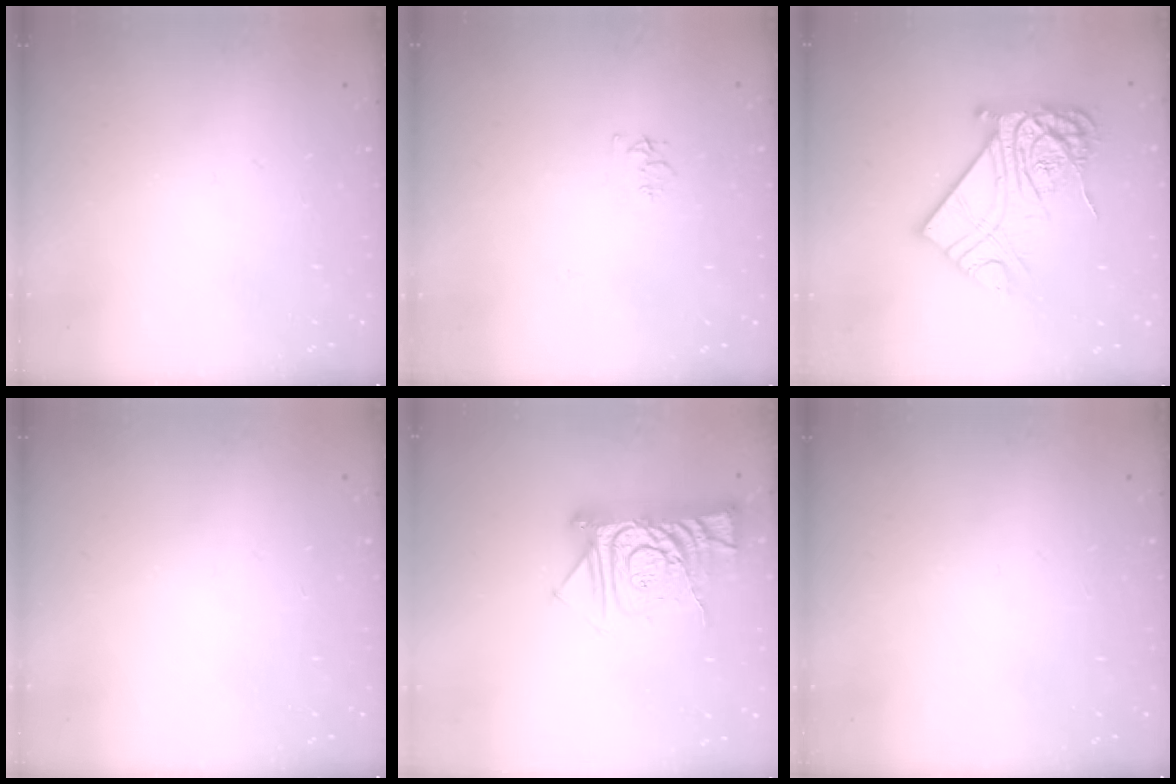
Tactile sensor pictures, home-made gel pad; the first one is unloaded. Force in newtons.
{"total": 6.2, "press": 6.2, "slide": 0.6}
{"total": 20.2, "press": 20.1, "slide": 1.9}
{"total": 0.0}
{"total": 12.6, "press": 12.6, "slide": 1.1}
{"total": 0.0}